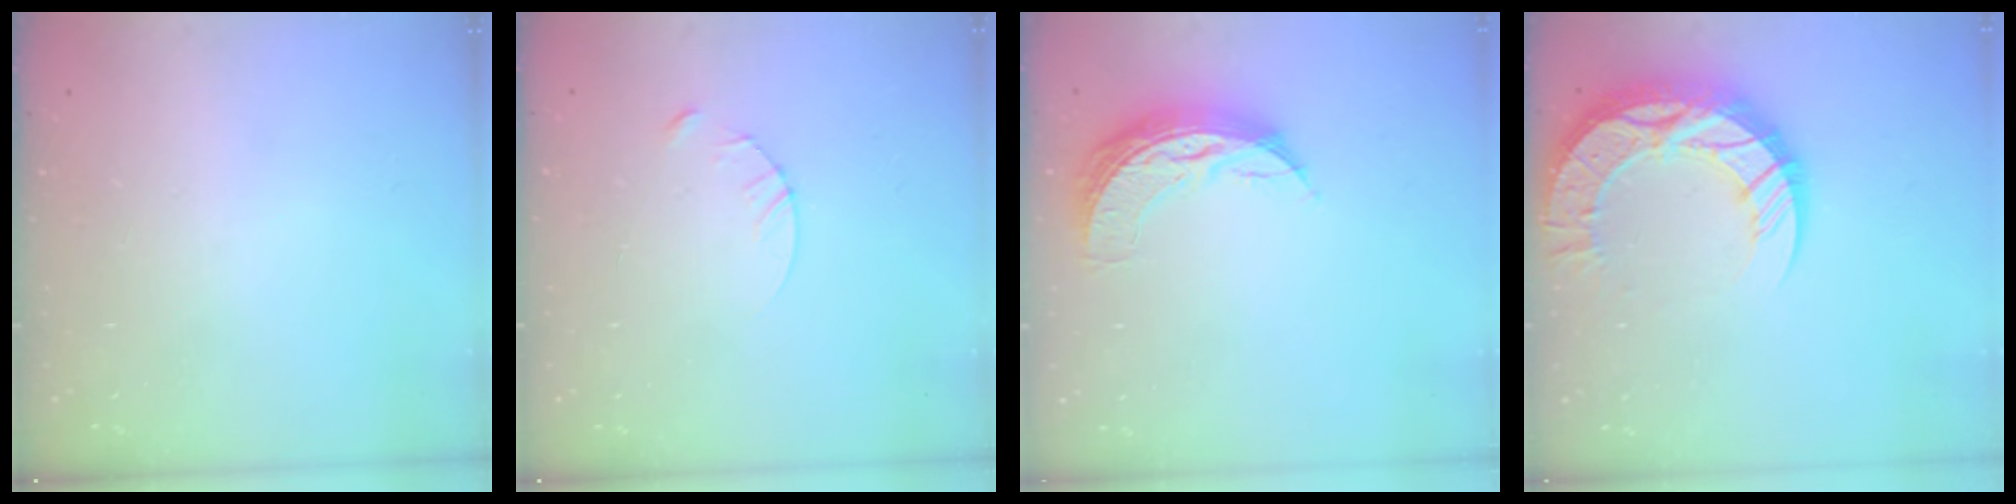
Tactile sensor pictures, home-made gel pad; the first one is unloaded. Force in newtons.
{"total": 3.8, "press": 3.8, "slide": 0.3}
{"total": 8.6, "press": 8.5, "slide": 0.5}
{"total": 18.2, "press": 18.2, "slide": 1.4}